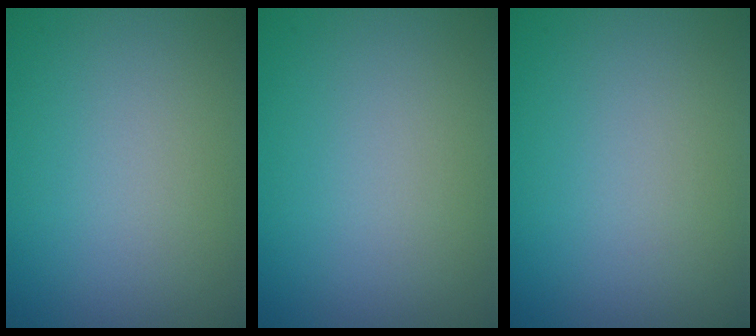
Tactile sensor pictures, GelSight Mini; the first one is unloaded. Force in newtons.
{"total": 0.0}
{"total": 0.0}